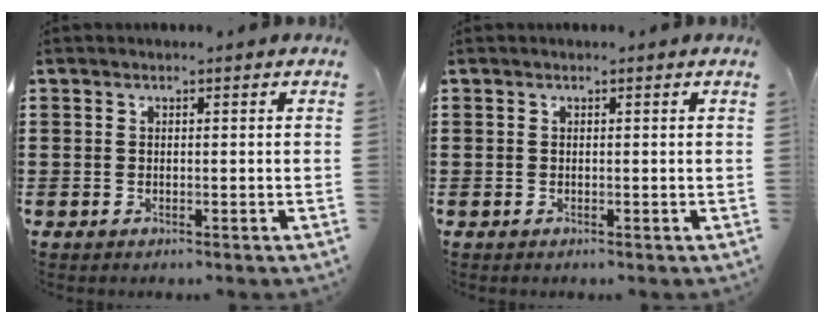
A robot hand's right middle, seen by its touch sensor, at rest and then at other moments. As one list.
[{"total": 0.0}]